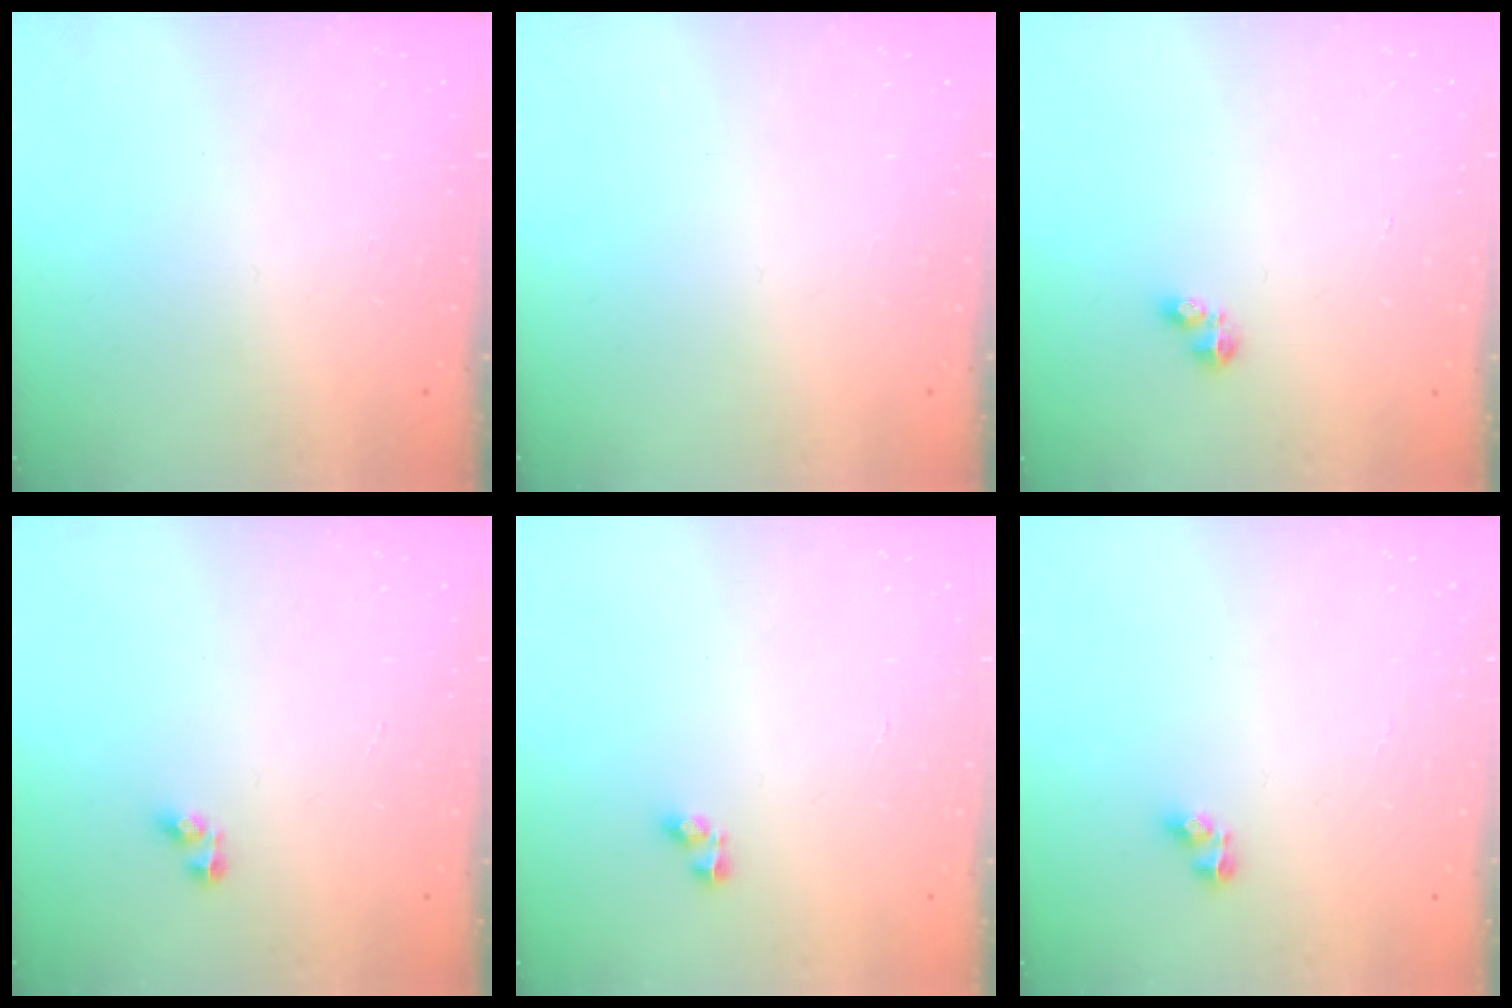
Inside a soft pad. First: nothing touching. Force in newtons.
{"total": 0.0}
{"total": 2.8, "press": 2.8, "slide": 0.4}
{"total": 2.5, "press": 2.5, "slide": 0.1}
{"total": 3.6, "press": 3.5, "slide": 0.6}
{"total": 2.9, "press": 2.6, "slide": 1.1}